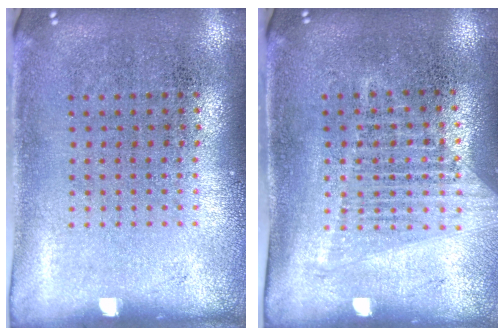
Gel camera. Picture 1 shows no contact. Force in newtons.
{"total": 1.5, "press": 1.4, "slide": 0.5}